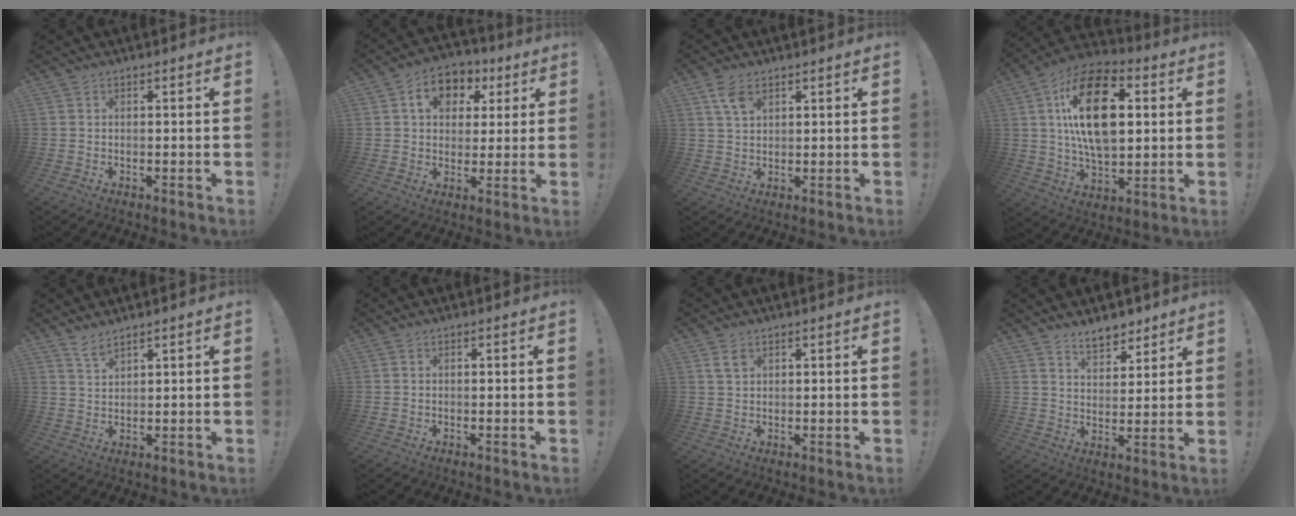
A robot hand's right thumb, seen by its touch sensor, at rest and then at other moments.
{"total": 10.2, "force": [3.7, 8.2, 4.8], "torque": [-0.064, -0.008, 0.070]}
{"total": 5.5, "force": [3.1, 2.9, 3.5], "torque": [-0.057, -0.012, 0.058]}
{"total": 23.3, "force": [4.8, 13.5, 18.4], "torque": [-0.323, 0.001, 0.077]}
{"total": 3.4, "force": [2.9, 0.6, 1.6], "torque": [-0.022, -0.024, 0.051]}
{"total": 0.0}
{"total": 3.1, "force": [1.6, 1.9, 1.8], "torque": [-0.023, -0.001, 0.028]}
{"total": 8.2, "force": [6.3, 4.2, 3.1], "torque": [-0.034, -0.039, 0.118]}